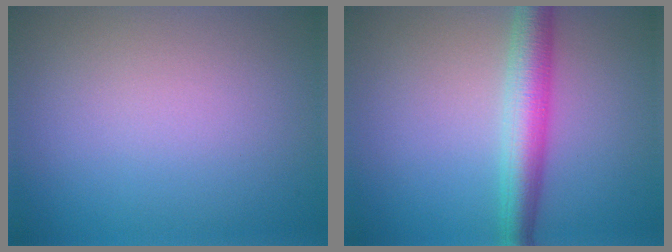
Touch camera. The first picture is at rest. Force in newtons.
{"total": 4.6, "press": 4.6, "slide": 0.1}